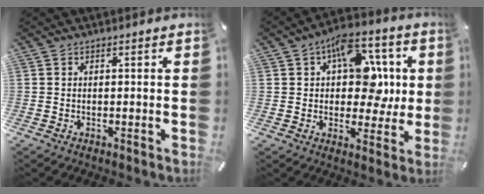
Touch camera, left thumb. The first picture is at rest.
{"total": 14.6, "force": [4.5, 9.5, 10.1], "torque": [-0.134, -0.022, 0.082]}